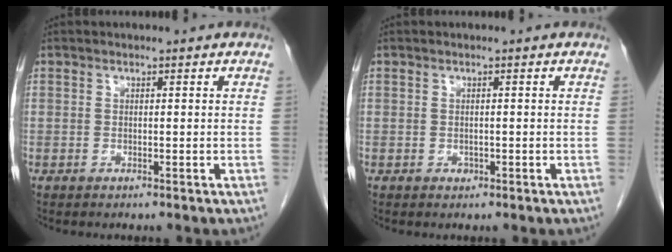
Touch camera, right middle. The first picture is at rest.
{"total": 0.6, "force": [-0.3, 0.5, 0.2], "torque": [-0.003, 0.002, -0.004]}